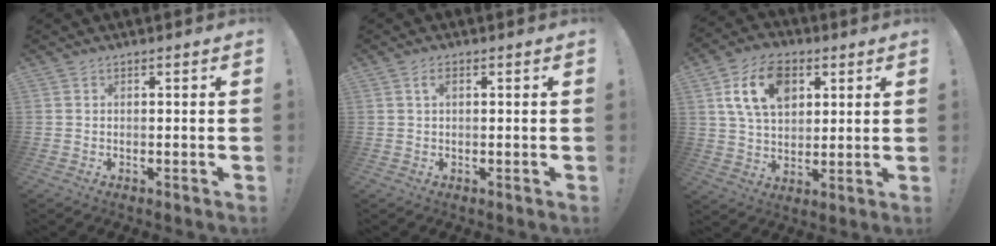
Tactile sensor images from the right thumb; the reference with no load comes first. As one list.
[{"total": 1.7, "force": [0.6, 0.8, 1.5], "torque": [-0.022, 0.003, 0.007]}, {"total": 15.5, "force": [6.2, 10.4, 9.6], "torque": [-0.149, -0.010, 0.119]}]